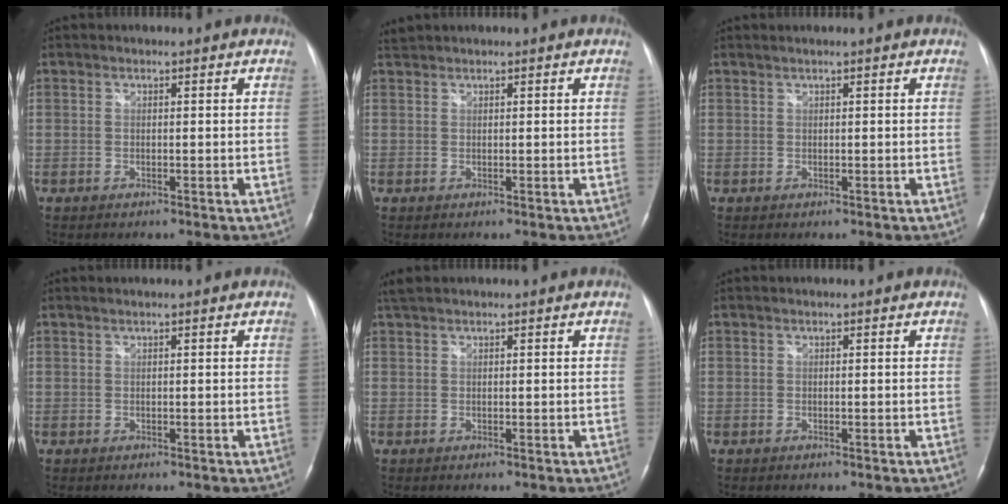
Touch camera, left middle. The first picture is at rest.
{"total": 1.0, "force": [1.0, 0.0, -0.1], "torque": [-0.007, 0.015, 0.026]}
{"total": 0.7, "force": [0.5, -0.2, 0.4], "torque": [-0.014, 0.008, 0.015]}
{"total": 0.5, "force": [0.4, -0.1, 0.3], "torque": [-0.012, 0.007, 0.012]}
{"total": 1.3, "force": [1.1, 0.2, 0.7], "torque": [-0.020, 0.022, 0.026]}
{"total": 0.0}